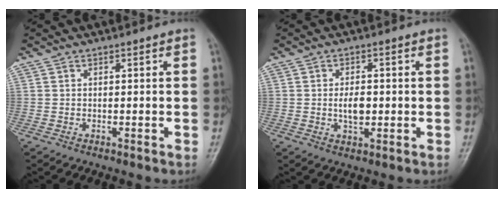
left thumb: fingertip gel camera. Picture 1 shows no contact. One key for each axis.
{"total": 4.4, "fx": -0.2, "fy": 2.4, "fz": 3.6, "tx": -0.056, "ty": -0.002, "tz": -0.003}